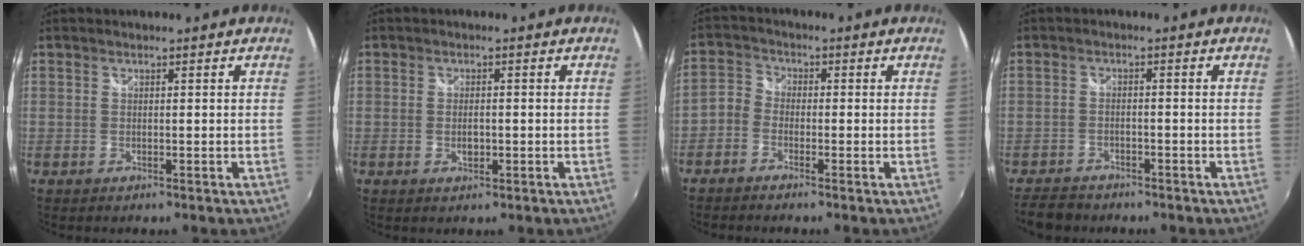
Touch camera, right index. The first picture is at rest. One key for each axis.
{"total": 2.3, "fx": -0.5, "fy": 1.3, "fz": 1.8, "tx": -0.031, "ty": -0.002, "tz": -0.009}
{"total": 3.3, "fx": -2.1, "fy": 2.3, "fz": 1.1, "tx": -0.030, "ty": 0.010, "tz": -0.049}
{"total": 6.2, "fx": -5.3, "fy": 2.7, "fz": 1.9, "tx": -0.058, "ty": -0.005, "tz": -0.087}